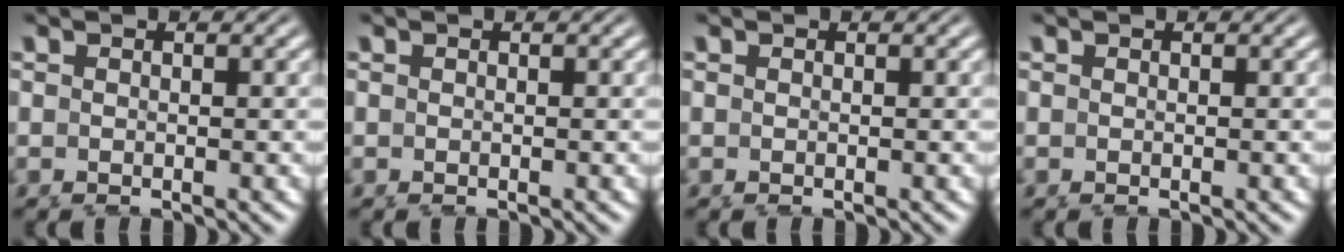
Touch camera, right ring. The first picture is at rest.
{"total": 0.0}
{"total": 0.0}
{"total": 0.0}